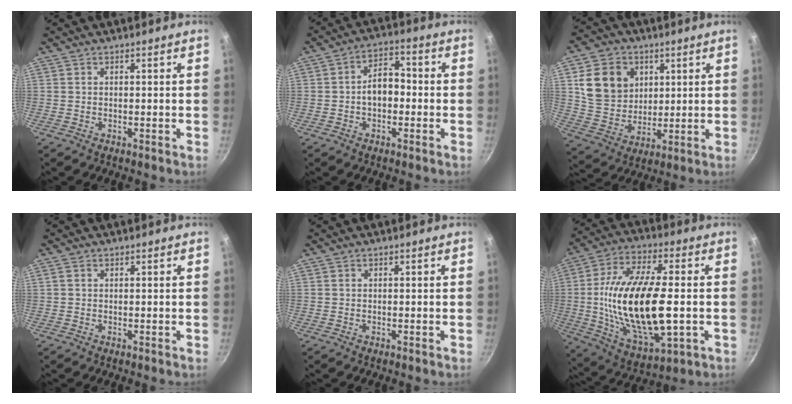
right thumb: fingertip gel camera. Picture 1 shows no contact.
{"total": 6.7, "force": [-0.9, 4.3, 5.0], "torque": [-0.047, 0.026, -0.021]}
{"total": 13.9, "force": [4.1, 11.5, 6.7], "torque": [-0.094, -0.013, 0.080]}
{"total": 0.8, "force": [0.3, 0.6, 0.4], "torque": [-0.008, 0.004, 0.005]}
{"total": 0.0}
{"total": 24.8, "force": [-1.7, 11.0, 22.2], "torque": [-0.414, 0.009, -0.024]}